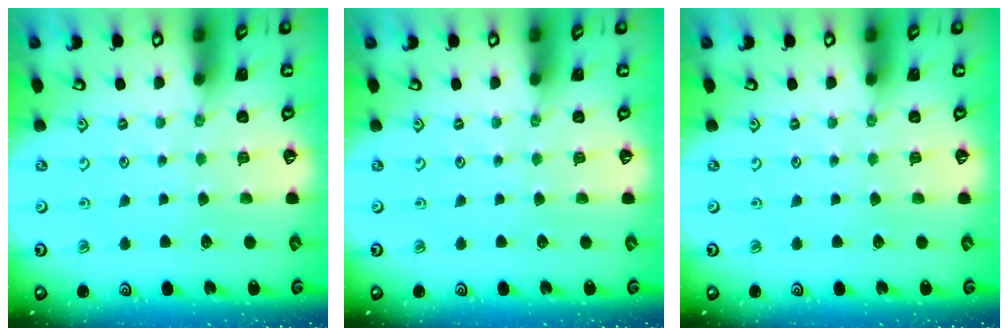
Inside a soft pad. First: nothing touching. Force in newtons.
{"total": 0.0}
{"total": 0.0}